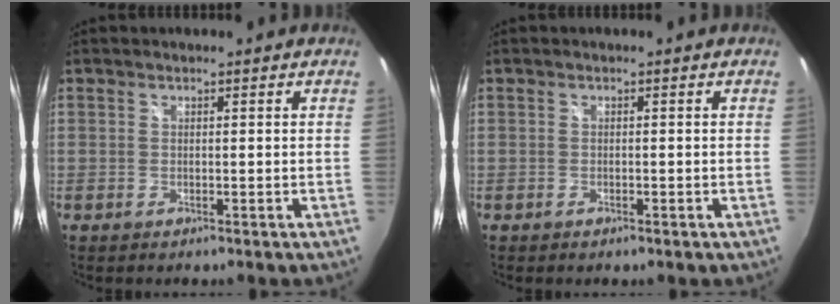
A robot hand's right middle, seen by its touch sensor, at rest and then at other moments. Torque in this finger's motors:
{"motor_torque": [-0.22, -0.25, -0.03, -0.01]}